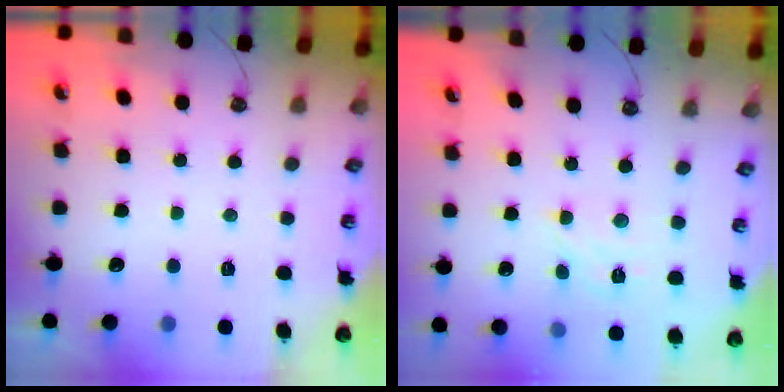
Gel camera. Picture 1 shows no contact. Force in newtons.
{"total": 5.2, "press": 5.1, "slide": 0.3}